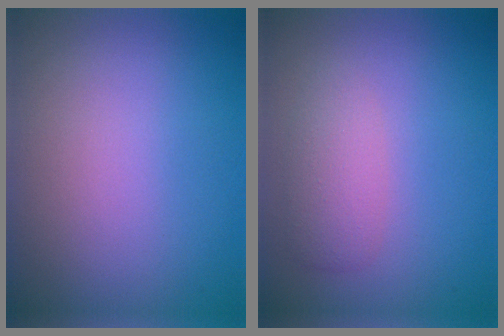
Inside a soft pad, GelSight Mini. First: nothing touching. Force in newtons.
{"total": 2.3, "press": 2.3, "slide": 0.1}